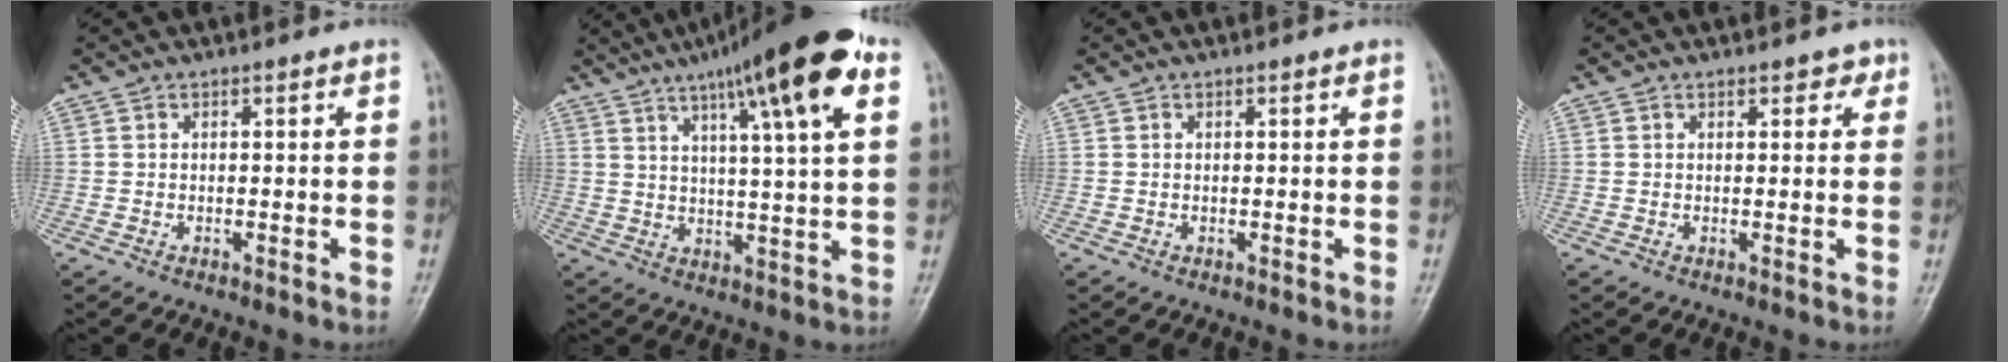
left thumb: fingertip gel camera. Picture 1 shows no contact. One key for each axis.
{"total": 18.2, "fx": 9.2, "fy": 3.0, "fz": 15.4, "tx": -0.225, "ty": -0.009, "tz": 0.136}
{"total": 0.0}
{"total": 1.9, "fx": 1.2, "fy": 1.2, "fz": 1.0, "tx": 0.006, "ty": -0.003, "tz": 0.010}